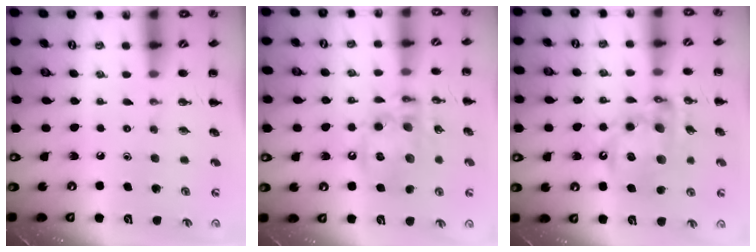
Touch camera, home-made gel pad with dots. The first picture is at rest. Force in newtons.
{"total": 14.5, "press": 14.2, "slide": 2.7}
{"total": 16.4, "press": 16.0, "slide": 3.5}